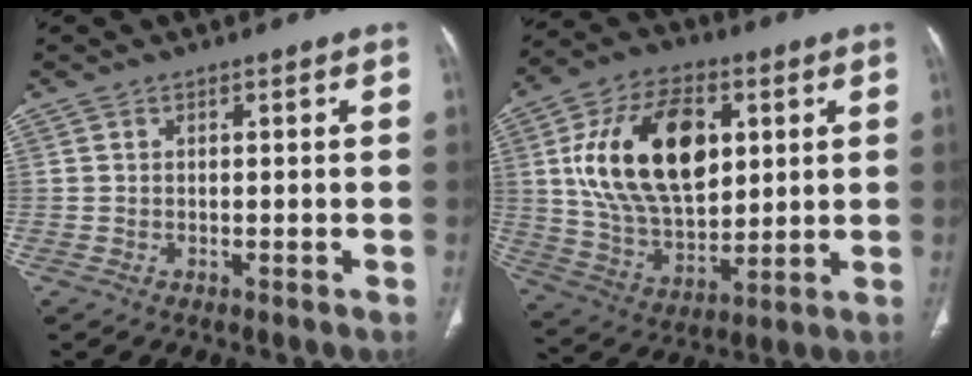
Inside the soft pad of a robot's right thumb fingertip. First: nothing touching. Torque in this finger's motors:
{"motor_torque": [1.53, 3.09, 0.85, -0.91, 0.15]}